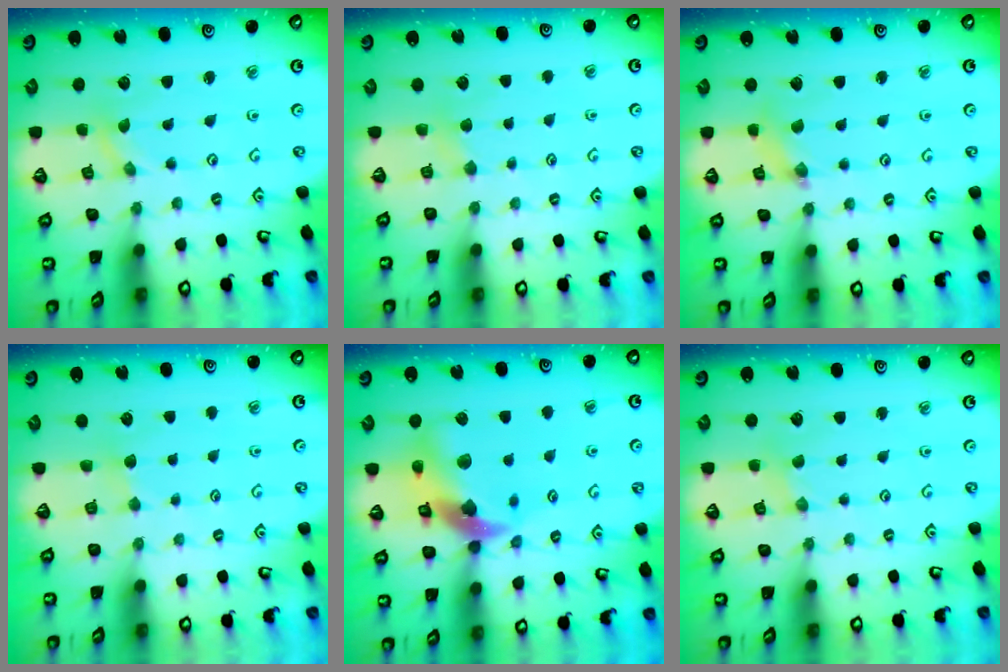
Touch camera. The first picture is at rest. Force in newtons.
{"total": 2.1, "press": 2.0, "slide": 0.4}
{"total": 1.8, "press": 1.8, "slide": 0.2}
{"total": 2.9, "press": 2.9, "slide": 0.4}
{"total": 13.7, "press": 13.6, "slide": 2.1}
{"total": 1.0, "press": 0.9, "slide": 0.3}